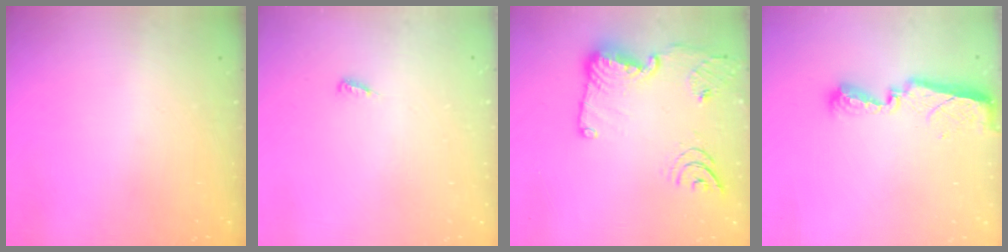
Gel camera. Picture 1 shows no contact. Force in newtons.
{"total": 3.8, "press": 3.8, "slide": 0.4}
{"total": 20.1, "press": 19.4, "slide": 5.4}
{"total": 8.2, "press": 8.2, "slide": 0.4}